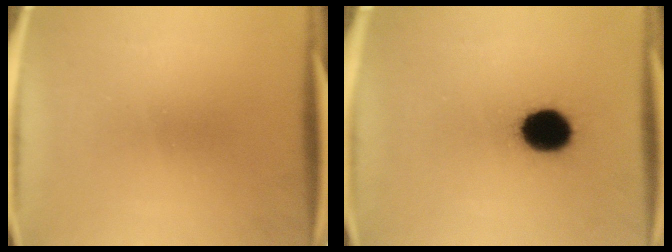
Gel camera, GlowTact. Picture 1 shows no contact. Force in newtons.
{"total": 12.4}